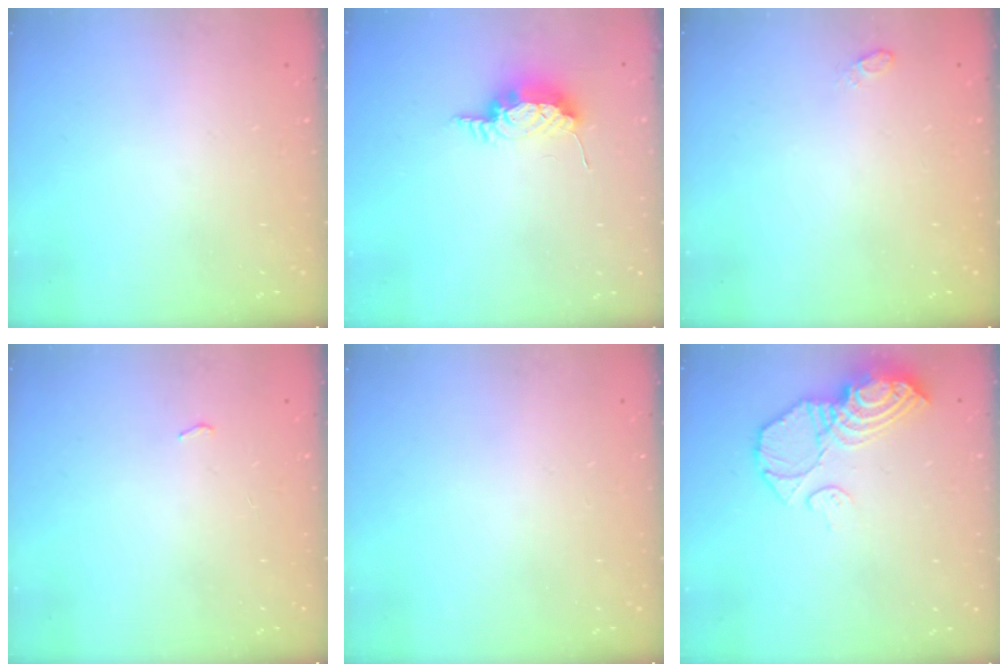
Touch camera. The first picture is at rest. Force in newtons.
{"total": 8.8, "press": 8.5, "slide": 2.1}
{"total": 4.0, "press": 3.7, "slide": 1.5}
{"total": 10.0, "press": 2.6, "slide": 9.7}
{"total": 0.0}
{"total": 12.7, "press": 12.6, "slide": 1.9}